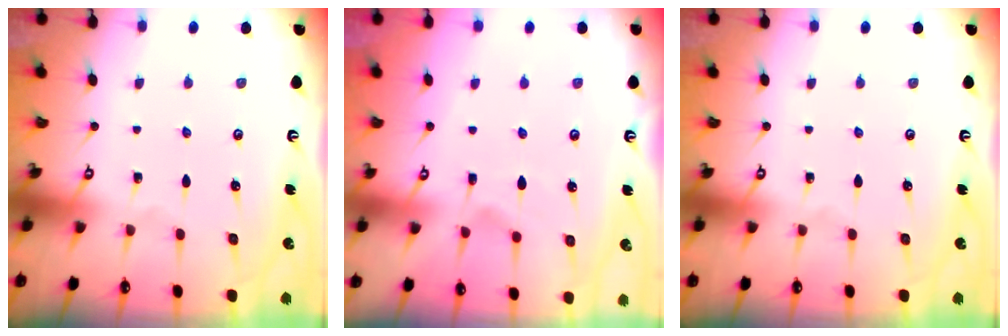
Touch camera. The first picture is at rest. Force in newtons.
{"total": 2.2, "press": 1.9, "slide": 1.2}
{"total": 0.0}